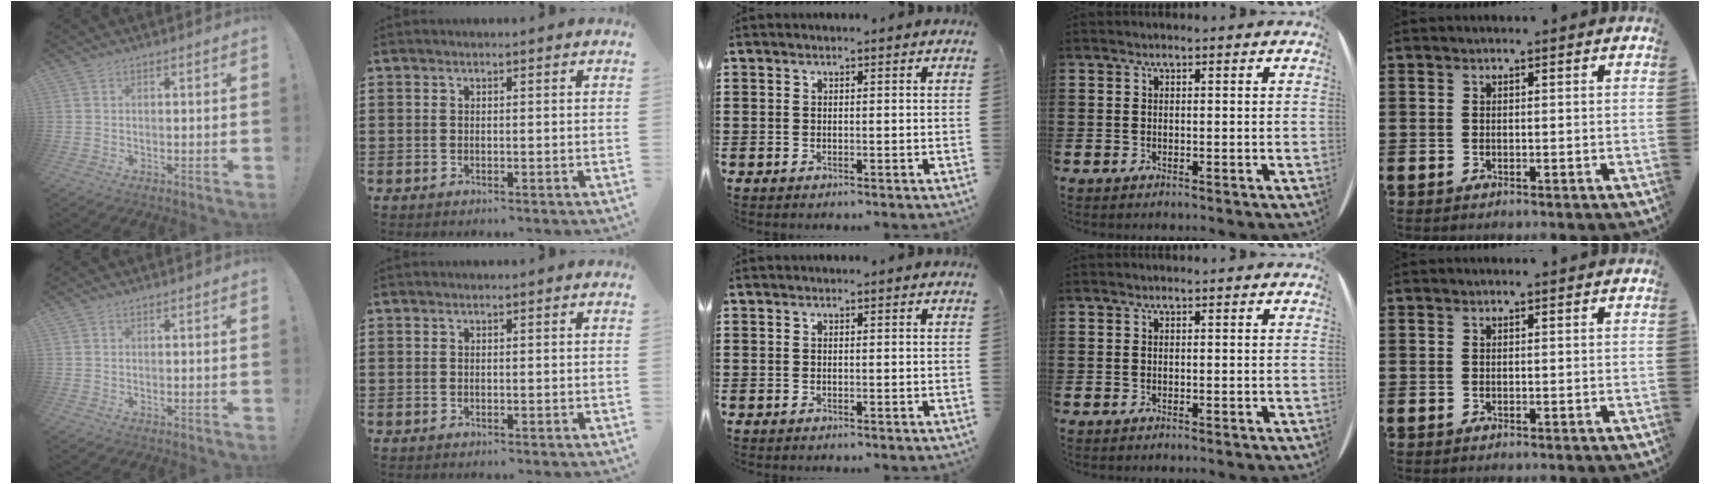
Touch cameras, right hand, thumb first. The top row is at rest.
{}